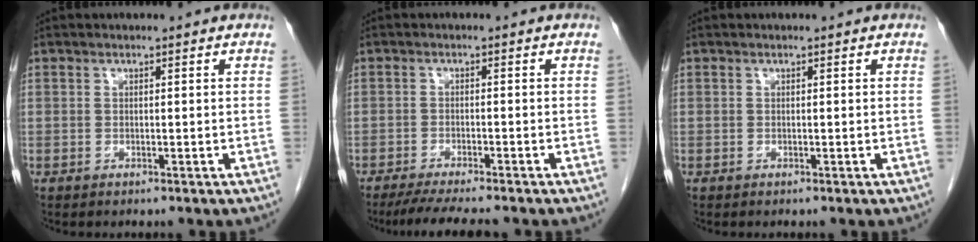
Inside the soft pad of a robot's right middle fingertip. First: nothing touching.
{"total": 7.9, "force": [-6.7, 0.5, 4.1], "torque": [-0.060, -0.019, -0.105]}
{"total": 0.0}